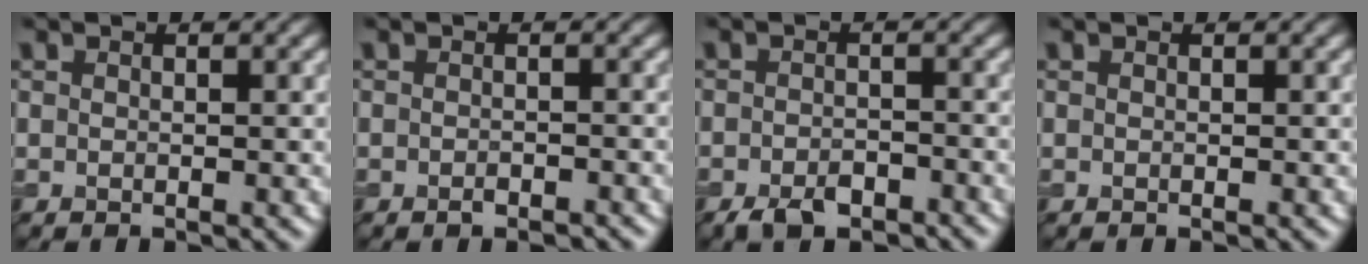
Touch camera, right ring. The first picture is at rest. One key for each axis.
{"total": 1.2, "fx": -0.8, "fy": 0.5, "fz": 0.7, "tx": -0.012, "ty": -0.001, "tz": -0.014}
{"total": 3.3, "fx": -2.4, "fy": 1.5, "fz": 1.7, "tx": -0.027, "ty": 0.000, "tz": -0.042}
{"total": 0.0}